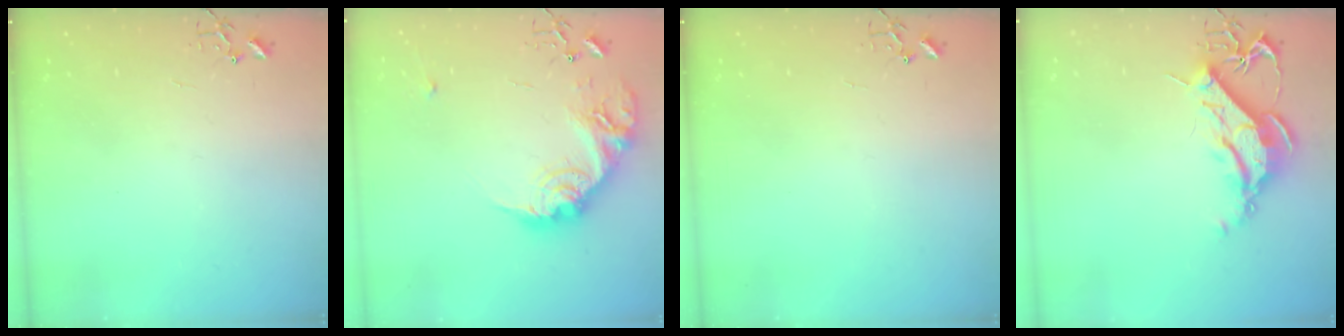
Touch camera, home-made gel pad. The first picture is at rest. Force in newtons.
{"total": 19.5, "press": 19.5, "slide": 1.1}
{"total": 0.0}
{"total": 12.1, "press": 12.0, "slide": 1.3}